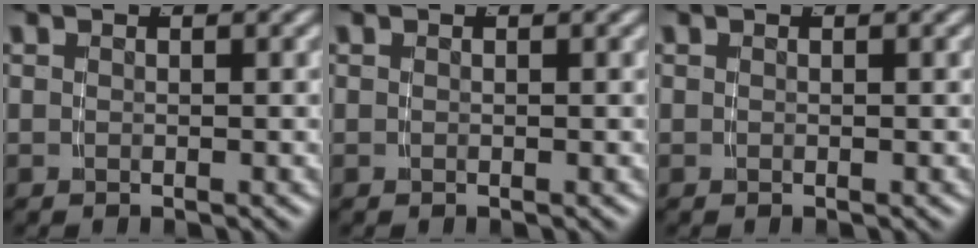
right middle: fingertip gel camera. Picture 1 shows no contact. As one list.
[{"total": 0.0}, {"total": 0.0}]